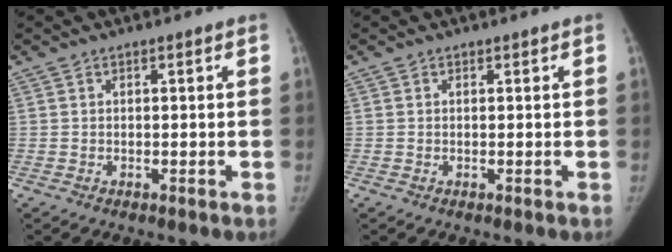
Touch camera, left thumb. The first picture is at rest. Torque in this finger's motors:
{"motor_torque": [0.15, 0.04, 0.33, -0.01, 0.09]}